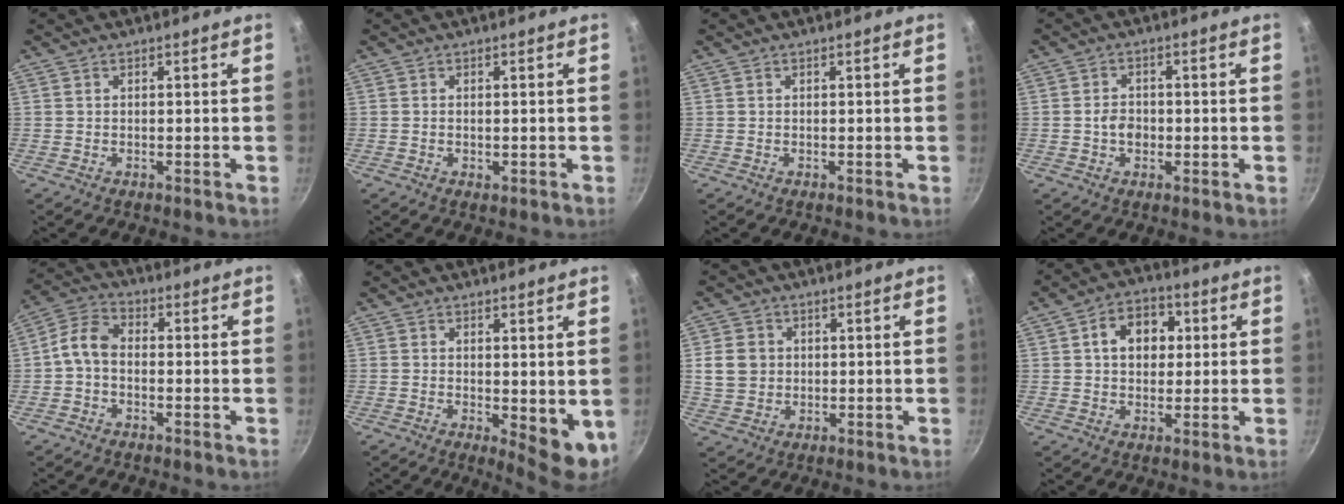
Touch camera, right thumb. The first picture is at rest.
{"total": 0.9, "force": [-0.1, 0.6, 0.7], "torque": [-0.009, 0.000, -0.002]}
{"total": 0.0}
{"total": 3.8, "force": [-0.7, 2.8, 2.4], "torque": [-0.027, 0.009, -0.013]}
{"total": 6.1, "force": [-1.1, 4.2, 4.3], "torque": [-0.084, 0.030, -0.036]}
{"total": 6.9, "force": [0.0, 2.8, 6.4], "torque": [-0.070, -0.011, 0.008]}
{"total": 6.9, "force": [0.8, 6.1, 3.2], "torque": [-0.039, 0.001, 0.017]}
{"total": 9.7, "force": [2.0, 7.2, 6.1], "torque": [-0.059, 0.011, 0.020]}